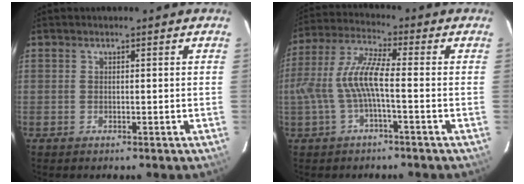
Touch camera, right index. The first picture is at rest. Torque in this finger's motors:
{"motor_torque": [0.87, -0.54, 0.71, 0.21]}